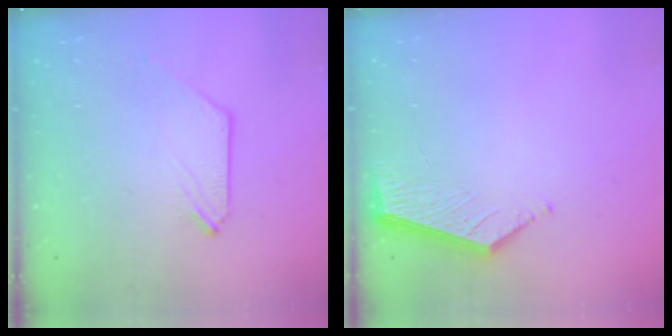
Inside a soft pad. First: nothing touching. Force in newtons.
{"total": 7.1, "press": 7.0, "slide": 0.6}